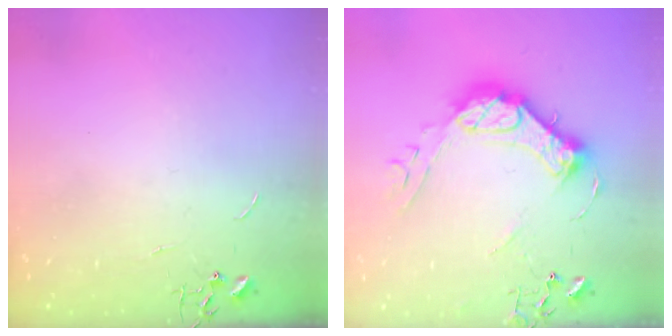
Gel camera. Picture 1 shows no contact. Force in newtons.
{"total": 16.6, "press": 16.5, "slide": 1.9}